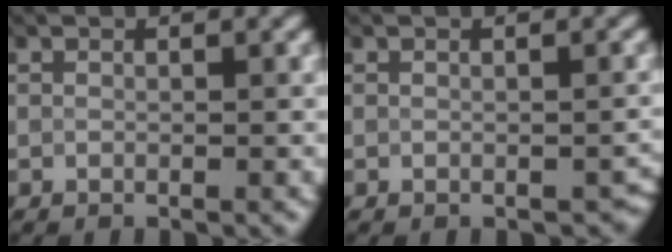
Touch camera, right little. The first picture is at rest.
{"total": 1.9, "force": [-0.8, 1.2, 1.2], "torque": [-0.006, -0.001, -0.007]}